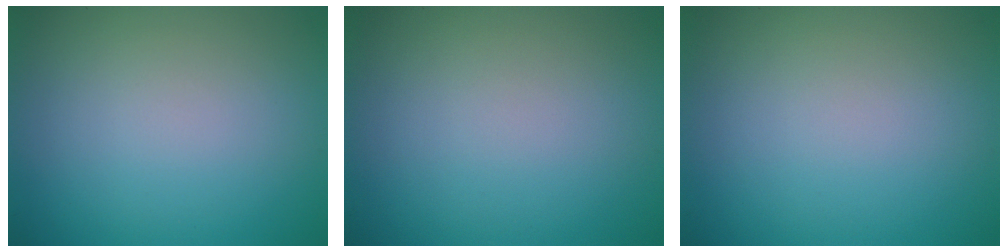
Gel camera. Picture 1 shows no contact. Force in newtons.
{"total": 0.0}
{"total": 0.0}